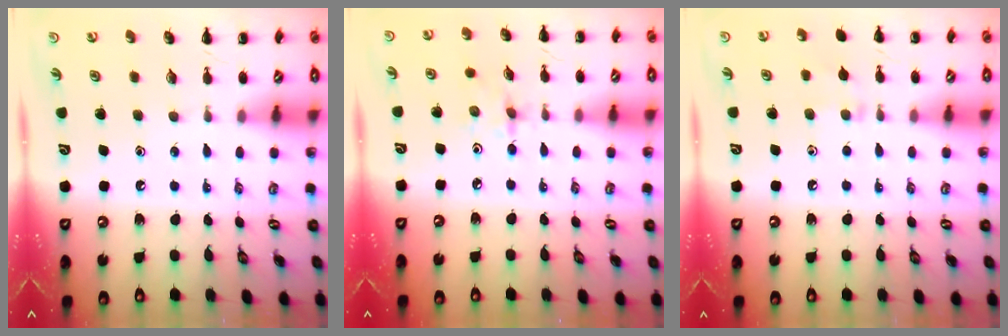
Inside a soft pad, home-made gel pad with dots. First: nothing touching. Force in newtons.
{"total": 3.0, "press": 2.8, "slide": 0.9}
{"total": 5.2, "press": 4.8, "slide": 1.9}